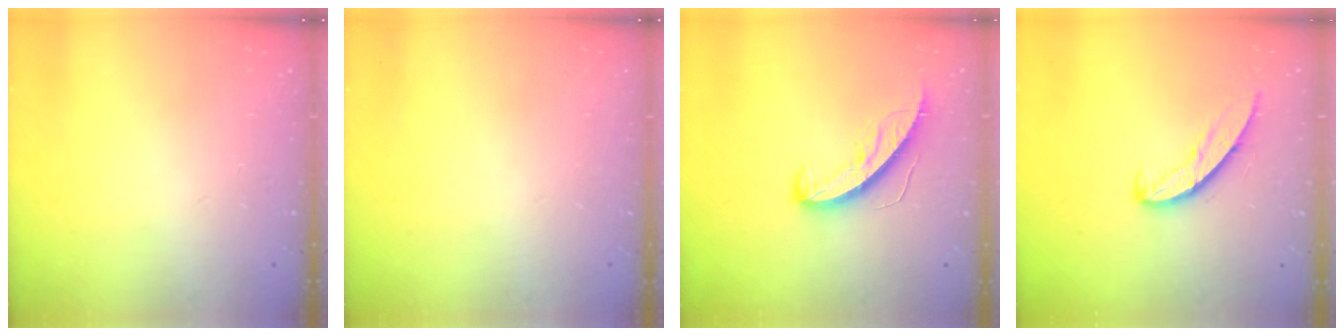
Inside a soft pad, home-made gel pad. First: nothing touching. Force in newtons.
{"total": 0.0}
{"total": 8.7, "press": 8.7, "slide": 0.7}
{"total": 7.2, "press": 7.1, "slide": 0.6}